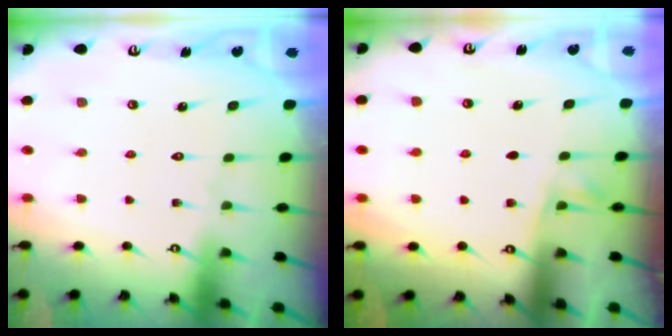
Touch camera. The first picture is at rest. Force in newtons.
{"total": 2.4, "press": 2.4, "slide": 0.5}